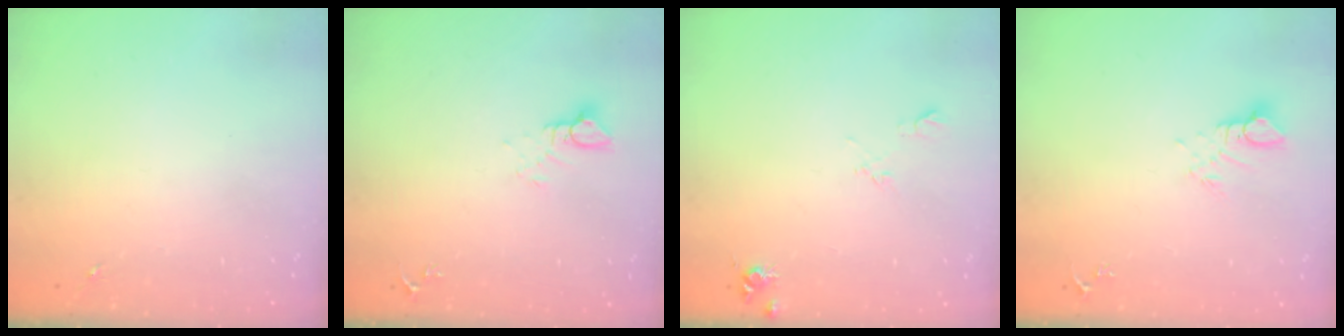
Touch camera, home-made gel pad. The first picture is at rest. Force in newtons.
{"total": 4.2, "press": 4.2, "slide": 0.4}
{"total": 8.2, "press": 8.2, "slide": 0.8}
{"total": 6.7, "press": 6.7, "slide": 0.4}